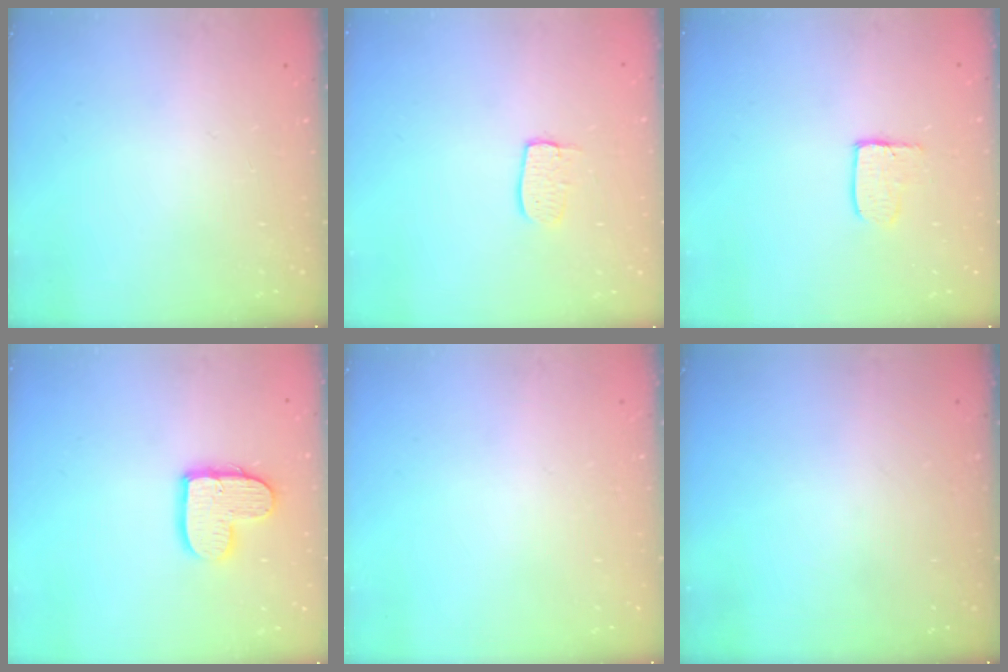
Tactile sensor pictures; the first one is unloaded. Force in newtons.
{"total": 5.8, "press": 5.8, "slide": 0.4}
{"total": 3.4, "press": 3.4, "slide": 0.3}
{"total": 10.8, "press": 10.7, "slide": 0.9}
{"total": 0.0}
{"total": 0.0}